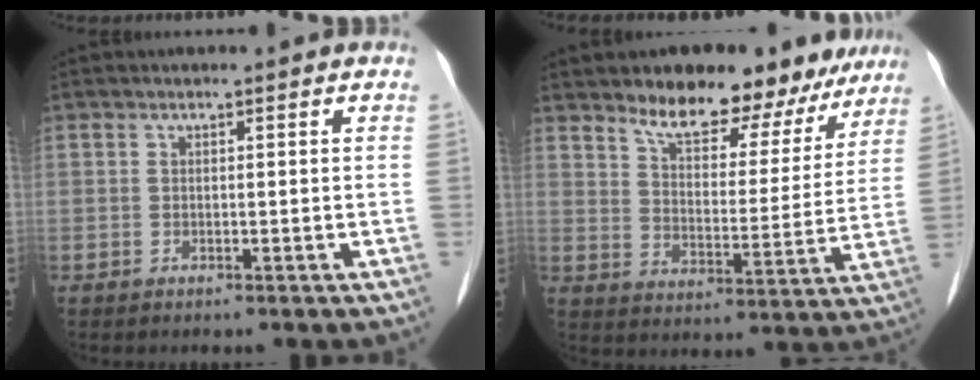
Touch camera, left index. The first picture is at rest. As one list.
[{"total": 15.3, "force": [12.8, 5.7, 6.3], "torque": [-0.069, 0.000, 0.169]}]